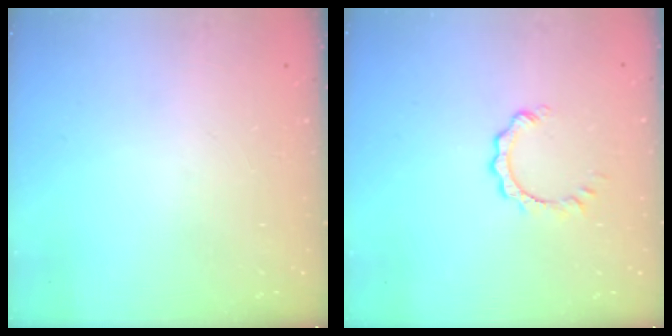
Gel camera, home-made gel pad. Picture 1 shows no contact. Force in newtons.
{"total": 2.5, "press": 2.5, "slide": 0.2}